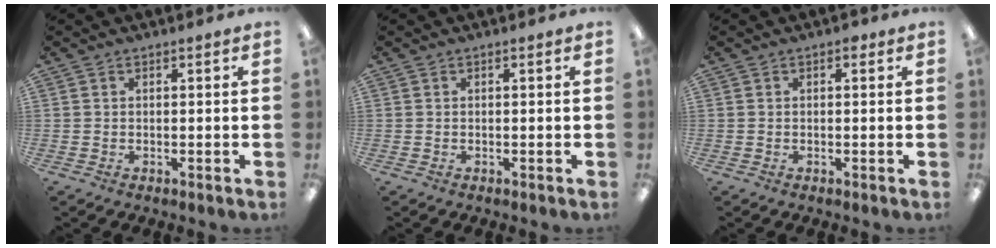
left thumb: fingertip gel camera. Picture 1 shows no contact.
{"total": 0.0}
{"total": 0.7, "force": [0.4, 0.5, 0.4], "torque": [-0.010, 0.004, 0.006]}